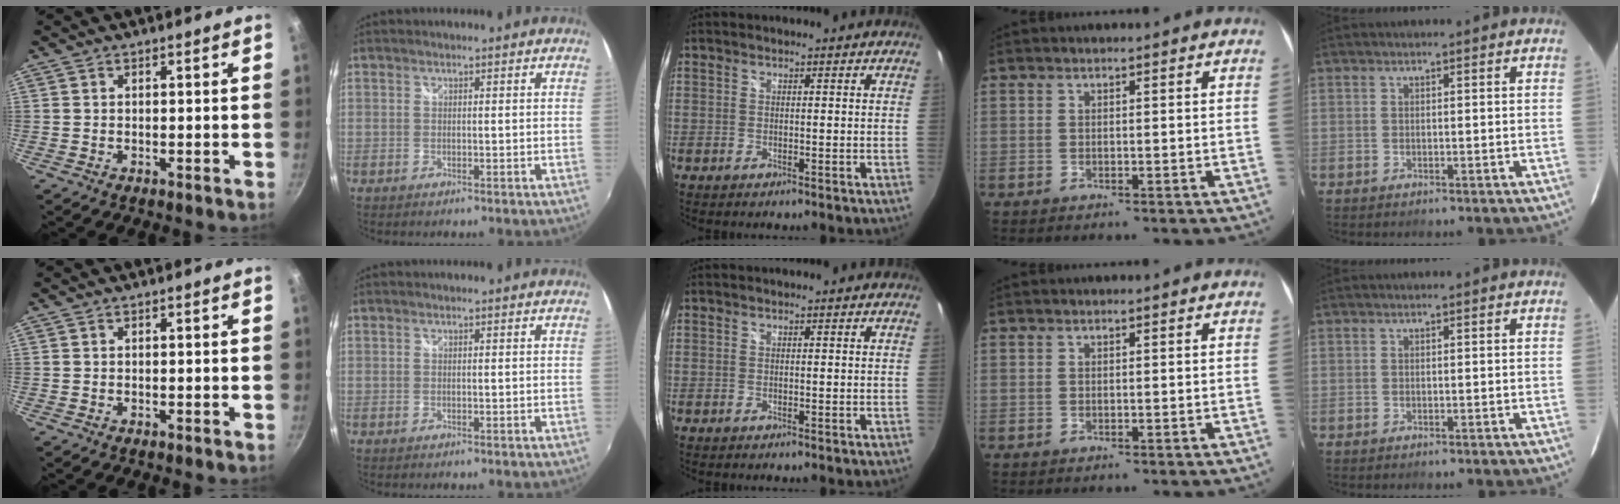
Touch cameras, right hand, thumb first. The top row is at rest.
{}